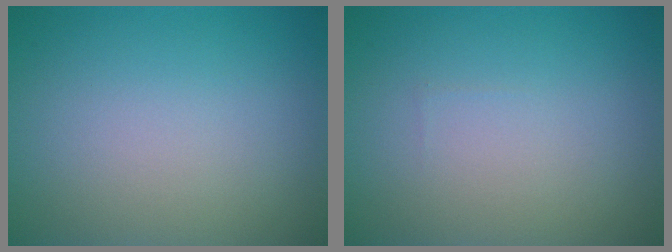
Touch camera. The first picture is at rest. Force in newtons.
{"total": 0.0}